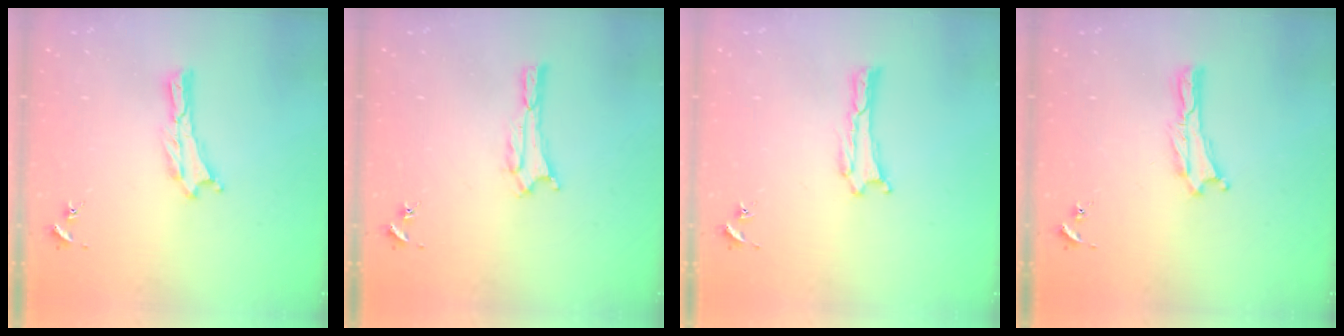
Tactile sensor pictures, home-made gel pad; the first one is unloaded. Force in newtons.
{"total": 1.6, "press": 1.6, "slide": 0.2}
{"total": 0.0}
{"total": 0.0}